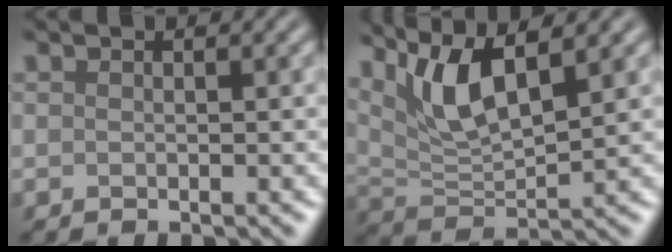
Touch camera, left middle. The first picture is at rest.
{"total": 5.8, "force": [3.3, 1.6, 4.5], "torque": [-0.096, 0.000, 0.065]}